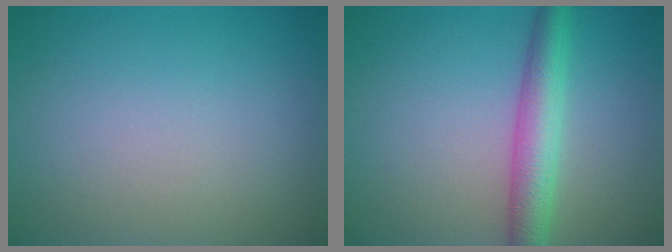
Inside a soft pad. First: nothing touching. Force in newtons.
{"total": 4.4, "press": 4.4, "slide": 0.1}